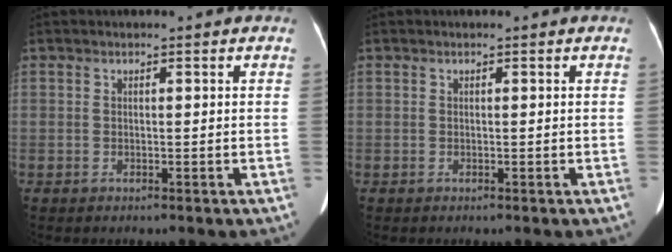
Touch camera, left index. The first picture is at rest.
{"total": 0.0}